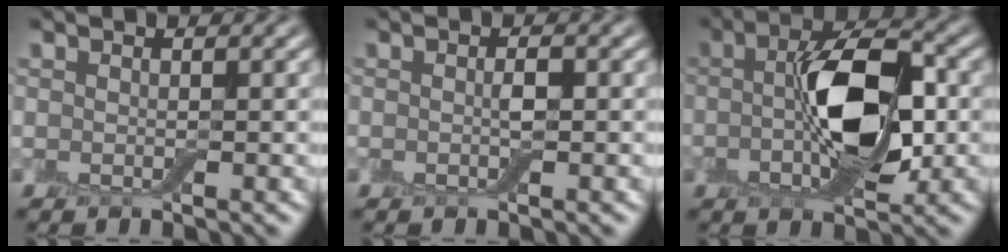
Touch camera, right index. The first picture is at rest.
{"total": 0.9, "force": [-0.3, 0.2, 0.8], "torque": [-0.014, 0.000, -0.007]}
{"total": 8.5, "force": [-0.5, 3.9, 7.5], "torque": [-0.128, 0.005, -0.013]}